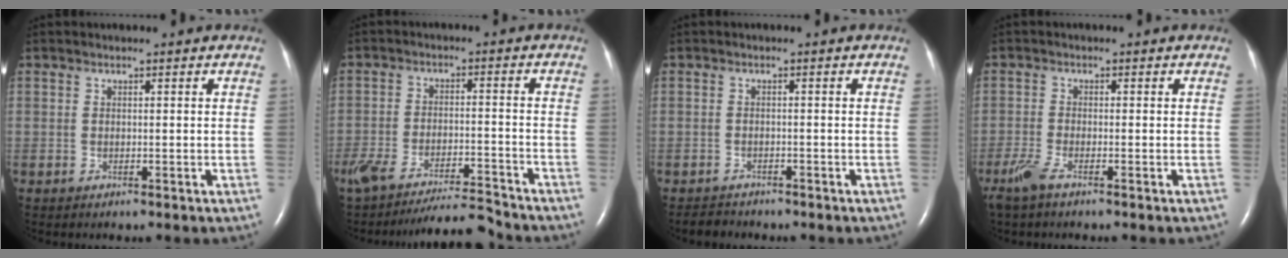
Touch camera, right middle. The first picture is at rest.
{"total": 11.7, "force": [-11.0, 0.6, 4.0], "torque": [-0.074, -0.003, -0.179]}
{"total": 2.1, "force": [-2.0, 0.8, -0.1], "torque": [-0.007, -0.004, -0.031]}
{"total": 3.1, "force": [-2.2, 0.4, 2.2], "torque": [-0.059, -0.007, -0.051]}